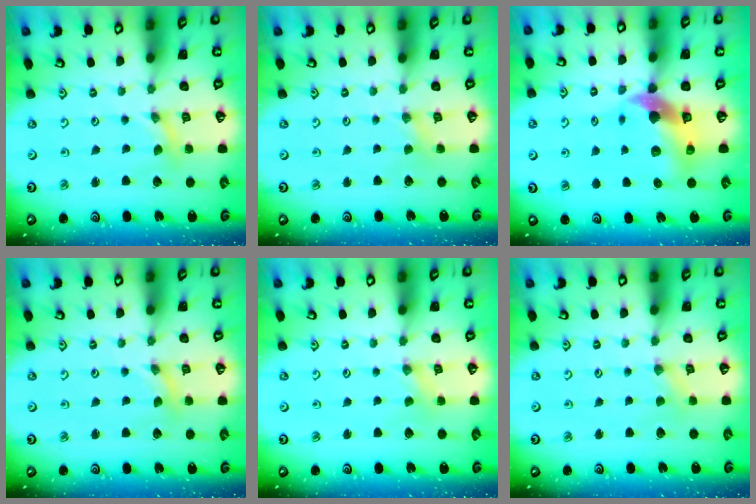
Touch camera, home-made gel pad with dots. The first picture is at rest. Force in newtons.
{"total": 1.8, "press": 1.8, "slide": 0.2}
{"total": 11.8, "press": 11.6, "slide": 1.7}
{"total": 0.0}
{"total": 0.0}
{"total": 1.8, "press": 1.8, "slide": 0.3}